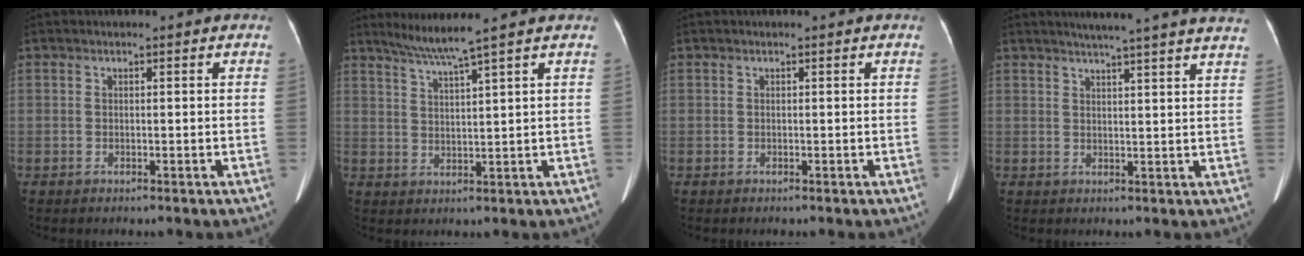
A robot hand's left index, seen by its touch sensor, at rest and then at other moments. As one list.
[{"total": 5.2, "force": [4.2, -1.8, 2.6], "torque": [-0.053, -0.004, 0.082]}, {"total": 0.0}, {"total": 15.9, "force": [14.0, -0.6, 7.6], "torque": [-0.113, -0.008, 0.161]}]